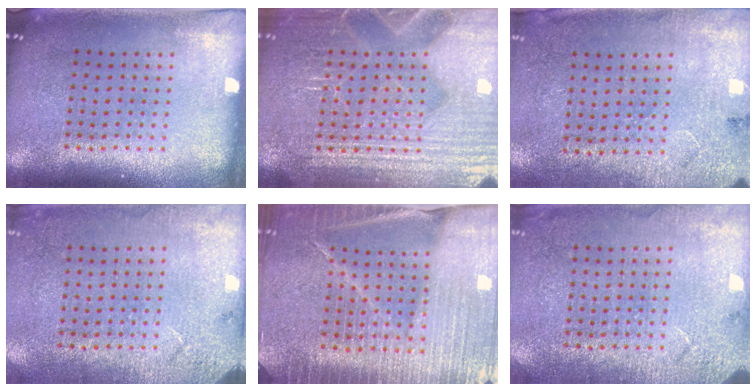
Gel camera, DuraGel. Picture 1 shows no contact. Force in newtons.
{"total": 4.5, "press": 4.4, "slide": 0.9}
{"total": 2.6, "press": 2.2, "slide": 1.5}
{"total": 2.6, "press": 2.3, "slide": 1.2}
{"total": 4.5, "press": 4.2, "slide": 1.6}
{"total": 2.6, "press": 2.6, "slide": 0.4}